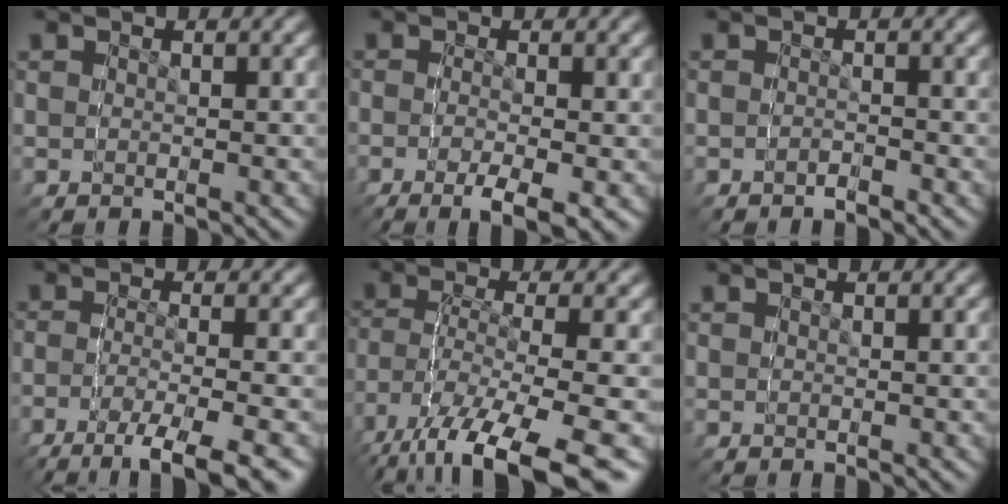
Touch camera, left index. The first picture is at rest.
{"total": 2.2, "force": [-0.8, -2.1, -0.1], "torque": [0.018, 0.009, -0.017]}
{"total": 2.5, "force": [-1.7, -1.3, -1.2], "torque": [0.000, -0.006, -0.023]}
{"total": 3.0, "force": [-2.6, -1.4, 0.6], "torque": [-0.009, 0.000, -0.043]}
{"total": 3.5, "force": [-1.3, 1.8, 2.6], "torque": [-0.062, 0.005, -0.013]}
{"total": 0.0}